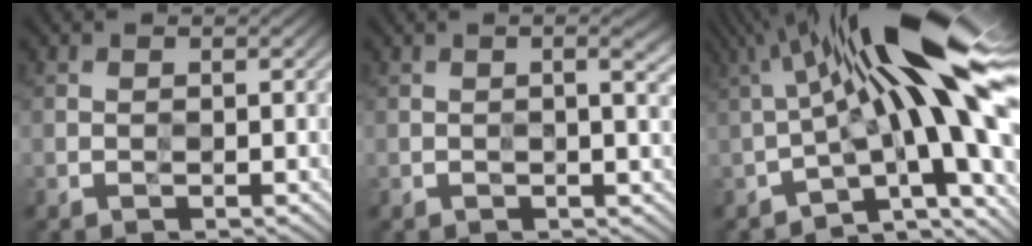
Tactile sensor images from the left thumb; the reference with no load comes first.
{"total": 3.2, "force": [0.5, 0.5, 3.1], "torque": [-0.050, 0.006, 0.007]}
{"total": 19.5, "force": [1.7, 5.1, 18.7], "torque": [-0.271, 0.030, 0.017]}